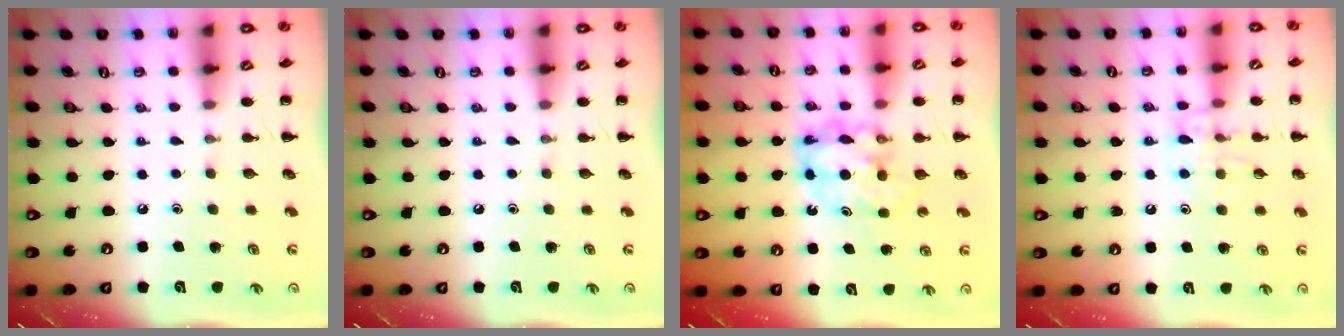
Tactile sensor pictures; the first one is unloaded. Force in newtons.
{"total": 0.0}
{"total": 8.0, "press": 7.8, "slide": 1.5}
{"total": 9.9, "press": 9.8, "slide": 1.1}